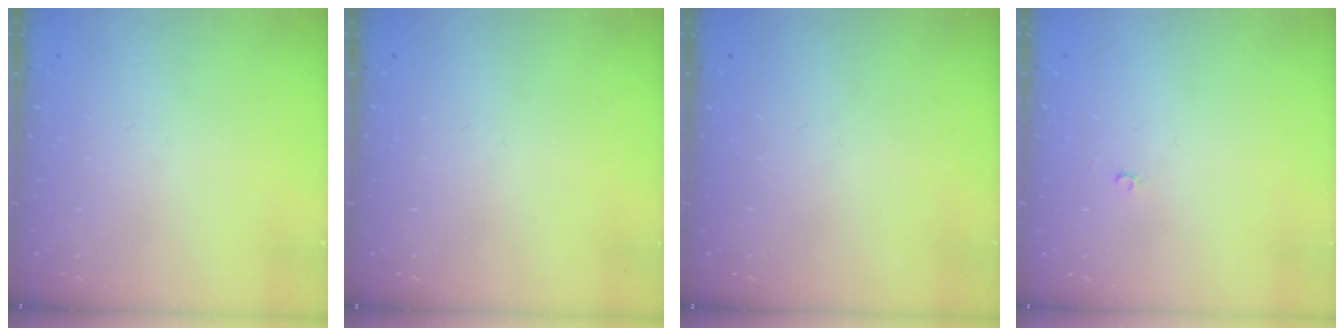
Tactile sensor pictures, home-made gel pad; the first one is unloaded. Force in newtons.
{"total": 0.0}
{"total": 0.0}
{"total": 2.1, "press": 2.1, "slide": 0.2}